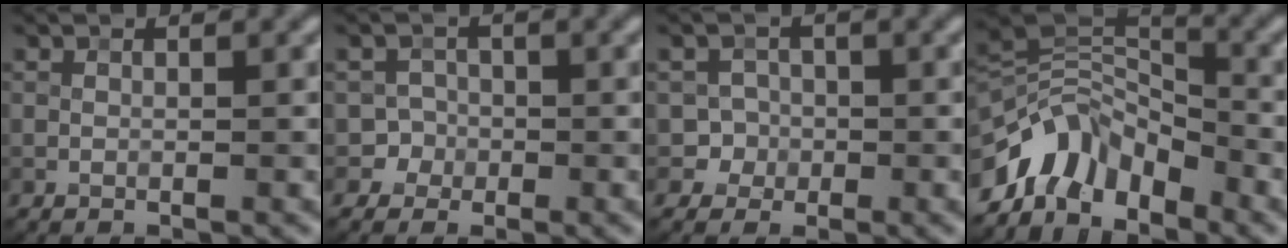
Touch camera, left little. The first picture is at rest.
{"total": 2.2, "force": [-1.2, 1.9, -0.2], "torque": [0.031, 0.008, -0.019]}
{"total": 2.4, "force": [-0.9, 2.2, -0.1], "torque": [0.030, 0.004, -0.016]}
{"total": 6.4, "force": [-4.2, 3.4, 3.5], "torque": [-0.043, 0.005, -0.091]}